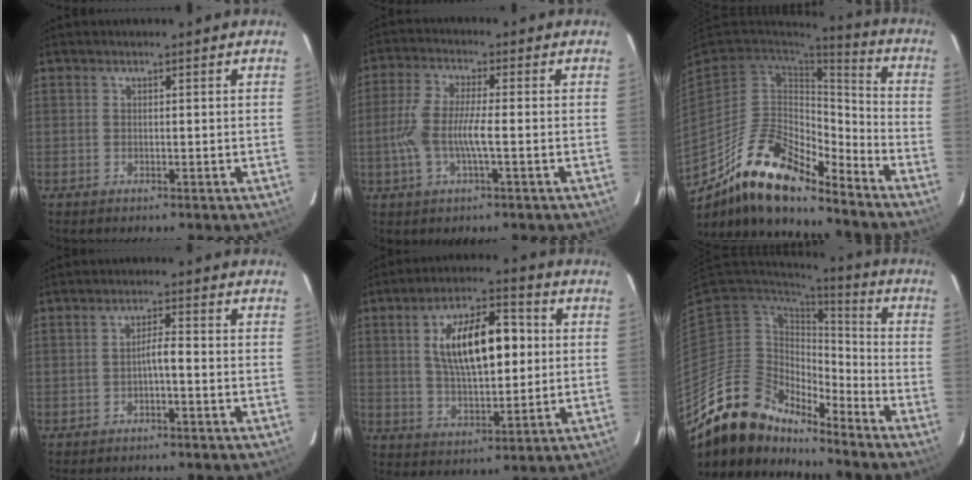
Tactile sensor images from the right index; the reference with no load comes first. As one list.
[{"total": 8.0, "force": [-1.7, 1.4, 7.7], "torque": [-0.166, 0.000, -0.033]}, {"total": 18.1, "force": [-13.5, 6.2, 10.2], "torque": [-0.197, -0.002, -0.250]}, {"total": 2.2, "force": [-1.2, 0.1, 1.8], "torque": [-0.034, 0.008, -0.018]}, {"total": 15.0, "force": [2.6, 6.4, 13.3], "torque": [-0.223, 0.021, 0.049]}, {"total": 14.6, "force": [-13.0, 6.1, 2.8], "torque": [-0.060, 0.026, -0.237]}]